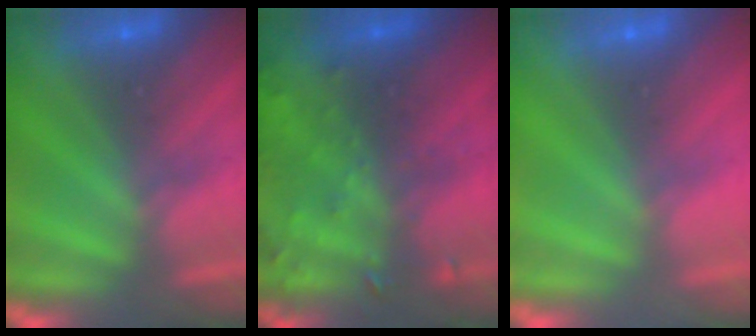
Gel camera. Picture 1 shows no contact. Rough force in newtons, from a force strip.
{"total": 8.6}
{"total": 2.9}